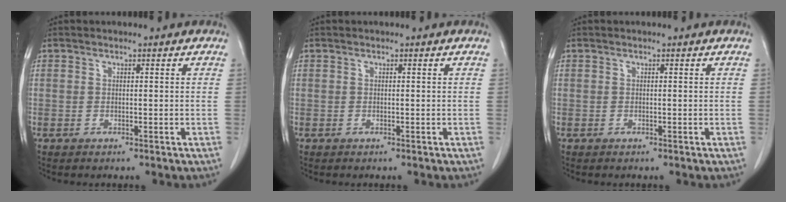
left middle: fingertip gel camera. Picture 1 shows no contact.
{"total": 0.0}
{"total": 0.0}